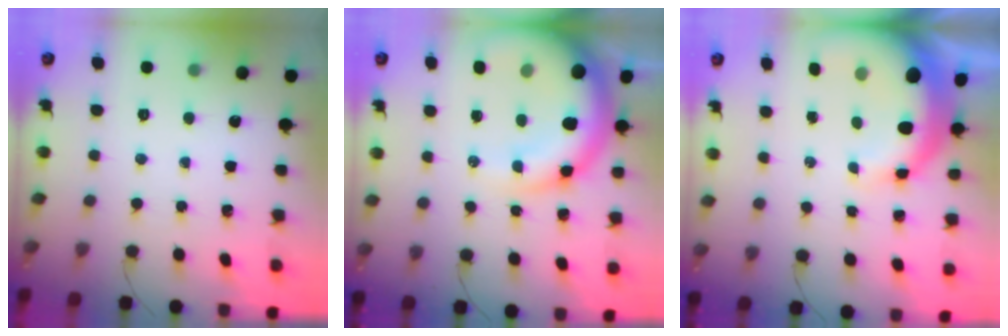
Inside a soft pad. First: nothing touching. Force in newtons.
{"total": 18.5, "press": 17.9, "slide": 4.5}
{"total": 10.4, "press": 10.2, "slide": 1.7}